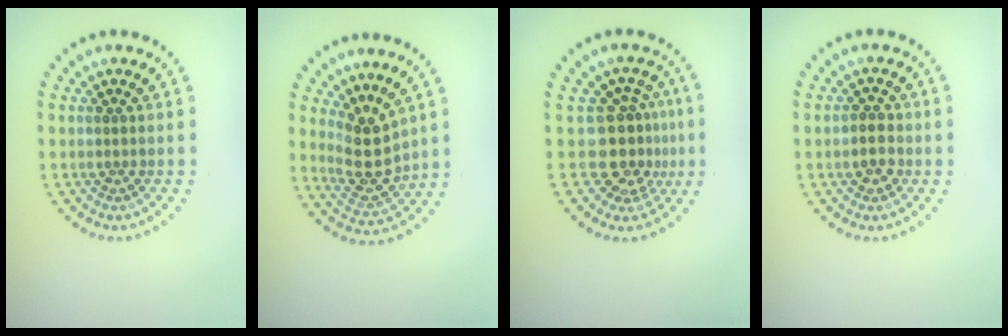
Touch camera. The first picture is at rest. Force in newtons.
{"total": 3.8, "press": 3.4, "slide": 1.8}
{"total": 4.0, "press": 3.0, "slide": 2.6}
{"total": 2.0, "press": 1.9, "slide": 0.6}